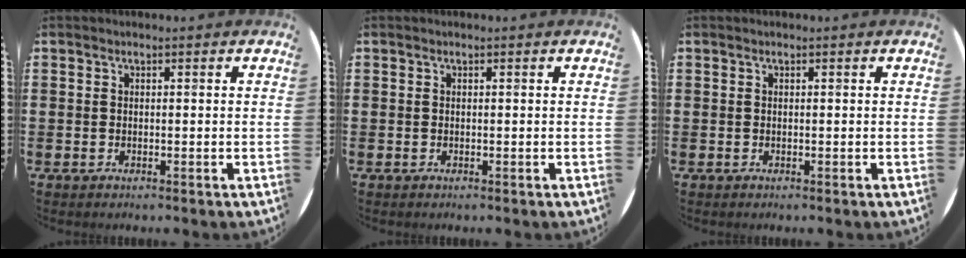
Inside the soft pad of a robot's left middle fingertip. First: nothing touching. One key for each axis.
{"total": 0.0}
{"total": 0.0}